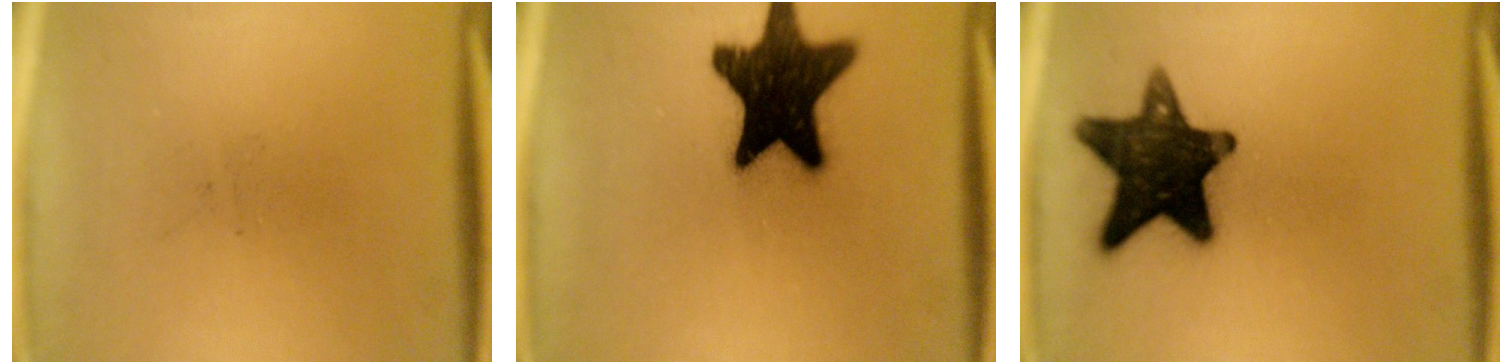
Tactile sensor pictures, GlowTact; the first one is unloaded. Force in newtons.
{"total": 19.6}
{"total": 15.8}